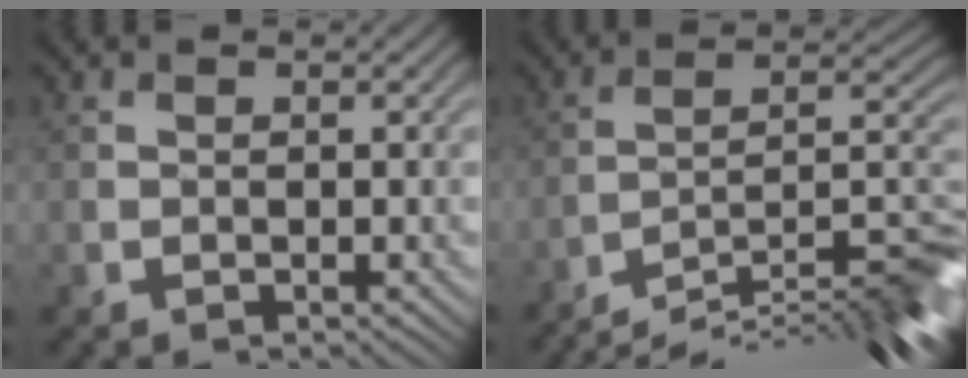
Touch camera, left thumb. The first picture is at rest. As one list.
[{"total": 12.6, "force": [-10.3, 1.2, 7.0], "torque": [-0.104, 0.012, -0.168]}]